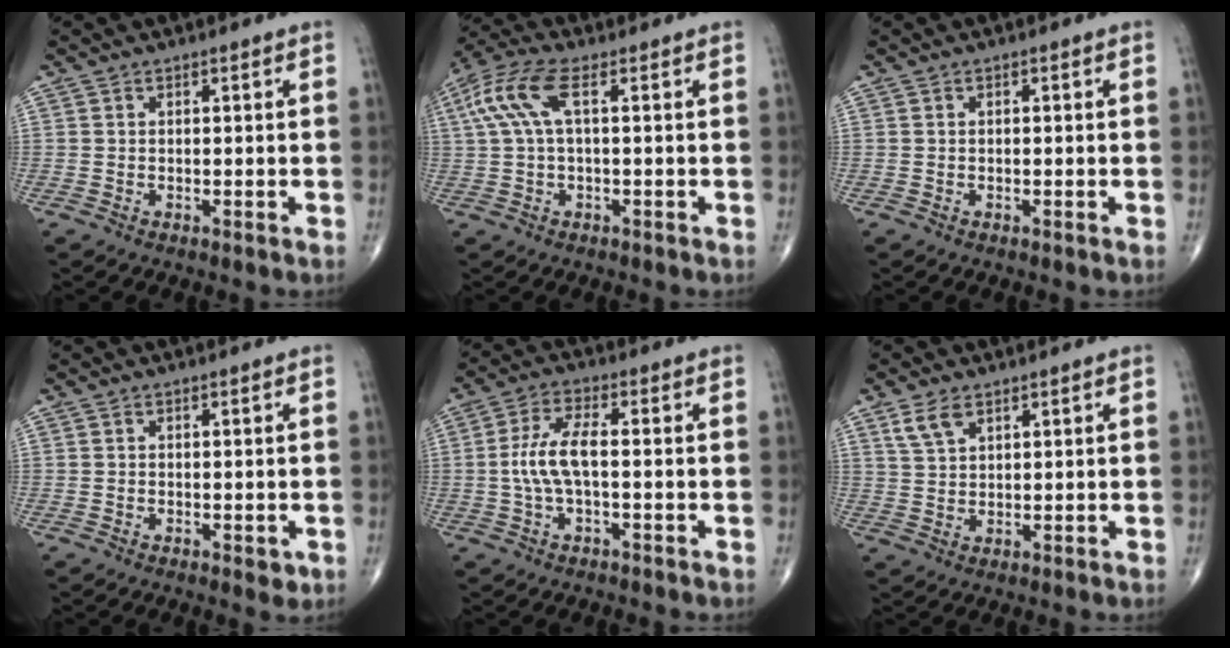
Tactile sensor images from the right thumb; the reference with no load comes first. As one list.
[{"total": 8.4, "force": [2.0, 2.8, 7.6], "torque": [-0.201, 0.031, 0.038]}, {"total": 0.0}, {"total": 1.8, "force": [-0.5, 0.9, 1.5], "torque": [-0.010, -0.002, -0.006]}, {"total": 7.0, "force": [-0.5, 2.4, 6.6], "torque": [-0.151, 0.018, -0.014]}, {"total": 4.3, "force": [2.7, 2.2, 2.5], "torque": [-0.047, -0.006, 0.059]}]